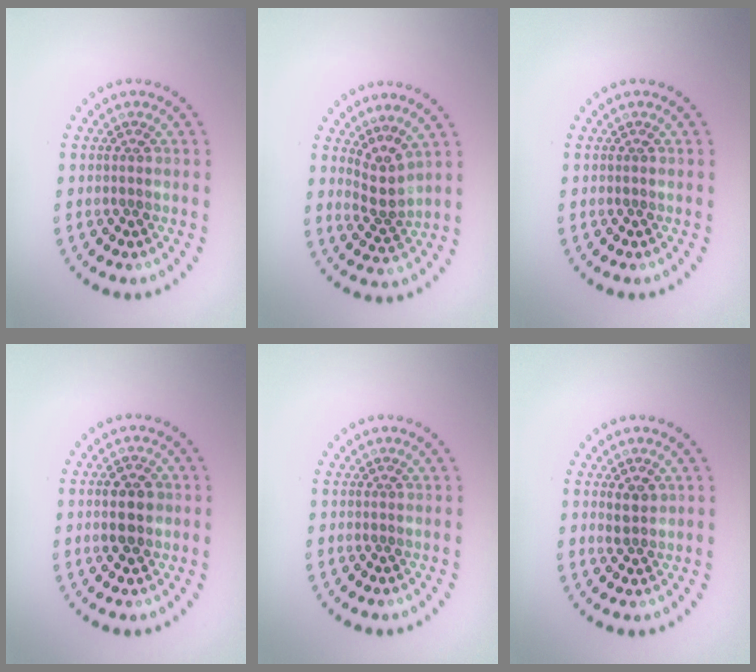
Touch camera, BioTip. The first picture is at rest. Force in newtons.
{"total": 2.5, "press": 1.8, "slide": 1.8}
{"total": 0.0}
{"total": 3.4, "press": 3.4, "slide": 0.2}
{"total": 0.0}
{"total": 1.7, "press": 1.6, "slide": 0.6}